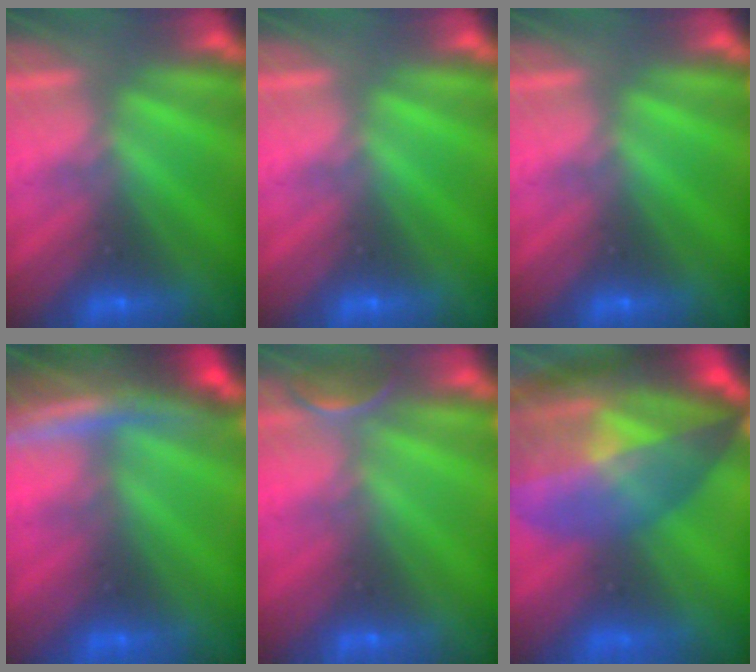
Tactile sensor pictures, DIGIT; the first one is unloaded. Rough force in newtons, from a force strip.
{"total": 0.0}
{"total": 0.0}
{"total": 7.4}
{"total": 2.5}
{"total": 8.6}